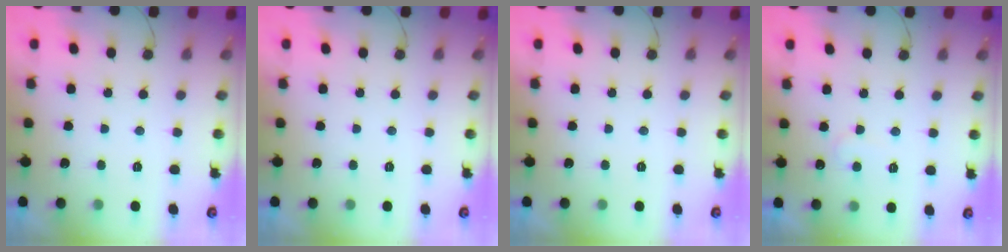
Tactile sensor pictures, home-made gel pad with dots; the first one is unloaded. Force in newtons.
{"total": 0.0}
{"total": 0.0}
{"total": 5.4, "press": 5.4, "slide": 0.4}